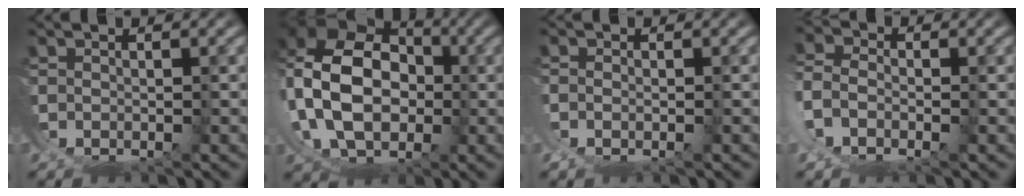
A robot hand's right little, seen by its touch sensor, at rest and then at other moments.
{"total": 12.4, "force": [3.0, 10.0, 6.7], "torque": [-0.169, -0.024, 0.049]}
{"total": 0.9, "force": [-0.1, 0.4, 0.9], "torque": [-0.016, -0.006, 0.001]}
{"total": 2.9, "force": [-1.0, 2.3, 1.5], "torque": [-0.053, -0.012, -0.013]}